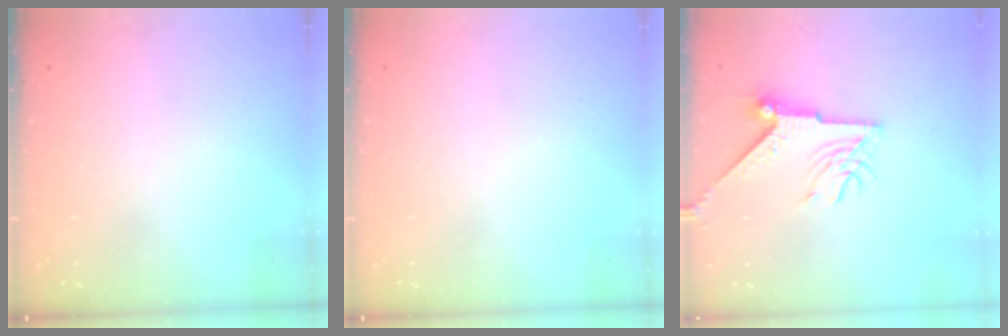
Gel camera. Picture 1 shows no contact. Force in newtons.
{"total": 0.0}
{"total": 9.7, "press": 9.7, "slide": 0.3}